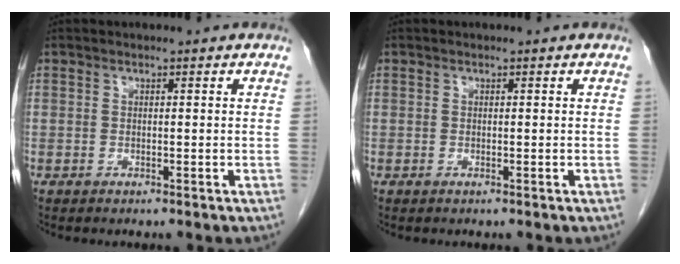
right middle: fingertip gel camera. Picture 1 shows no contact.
{"total": 0.0}